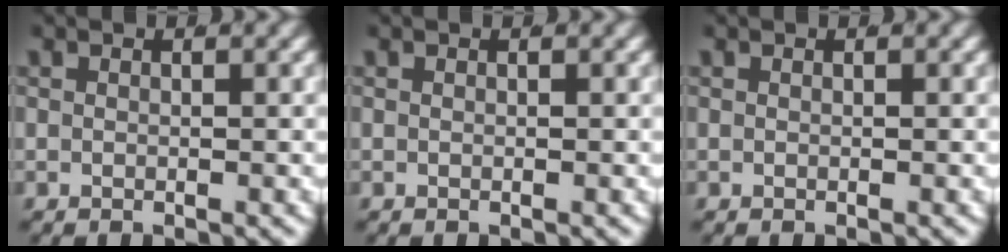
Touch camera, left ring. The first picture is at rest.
{"total": 0.0}
{"total": 0.0}